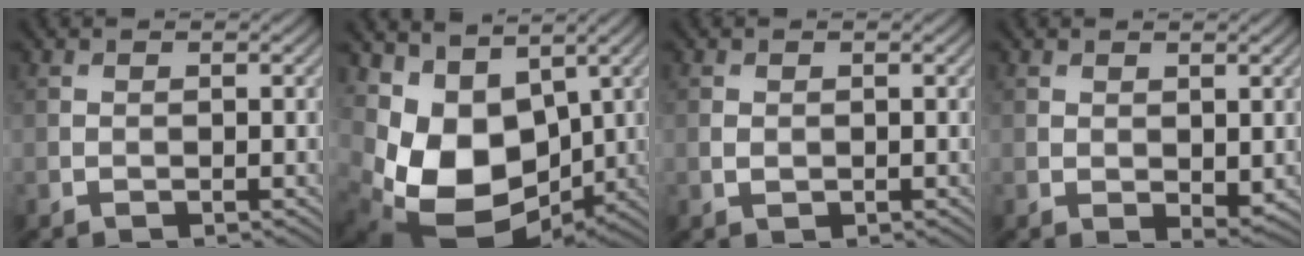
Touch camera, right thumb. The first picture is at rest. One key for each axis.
{"total": 10.8, "fx": 0.7, "fy": 8.0, "fz": 7.2, "tx": -0.176, "ty": -0.037, "tz": 0.020}
{"total": 0.9, "fx": 0.0, "fy": 0.7, "fz": 0.6, "tx": -0.014, "ty": -0.004, "tz": 0.000}
{"total": 2.0, "fx": 0.6, "fy": 1.1, "fz": 1.5, "tx": -0.027, "ty": -0.010, "tz": 0.017}